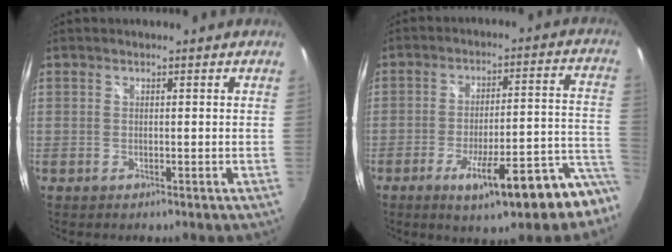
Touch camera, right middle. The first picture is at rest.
{"total": 17.0, "force": [-12.0, 2.7, 11.7], "torque": [-0.155, -0.013, -0.166]}